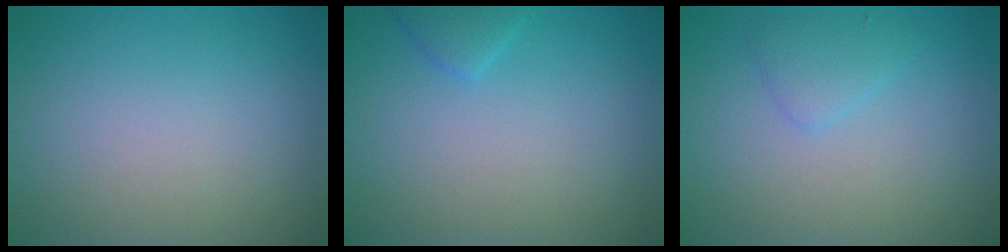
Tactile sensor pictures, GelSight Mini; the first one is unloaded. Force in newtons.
{"total": 1.3, "press": 1.3, "slide": 0.1}
{"total": 1.6, "press": 1.6, "slide": 0.1}